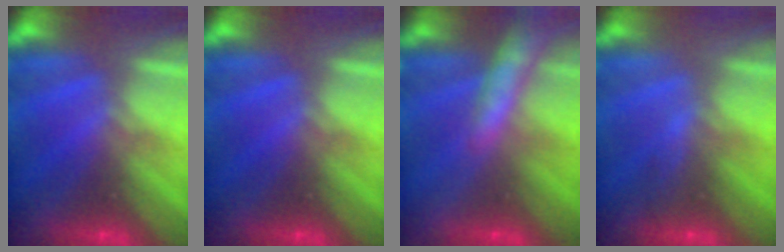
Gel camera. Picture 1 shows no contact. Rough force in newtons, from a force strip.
{"total": 0.0}
{"total": 8.3}
{"total": 2.7}